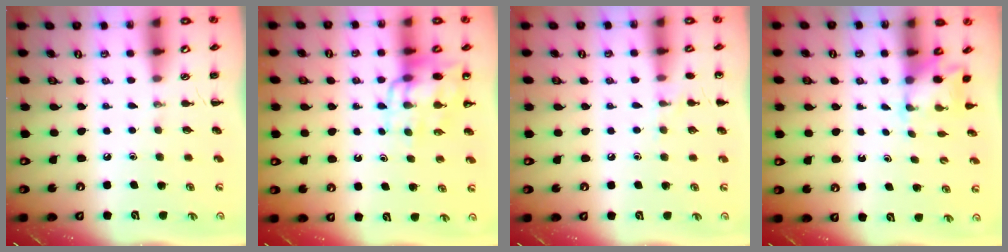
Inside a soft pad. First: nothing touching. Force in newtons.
{"total": 11.6, "press": 11.2, "slide": 3.1}
{"total": 5.4, "press": 5.2, "slide": 1.7}
{"total": 2.0, "press": 1.9, "slide": 0.6}